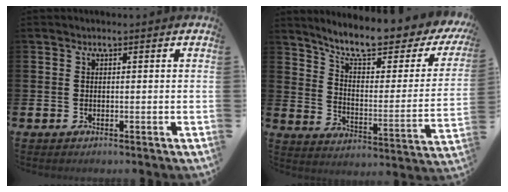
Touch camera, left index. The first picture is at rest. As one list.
[{"total": 9.5, "force": [8.1, 1.9, 4.6], "torque": [-0.114, -0.058, 0.134]}]